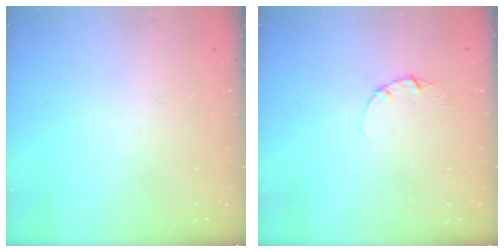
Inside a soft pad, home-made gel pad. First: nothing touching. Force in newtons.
{"total": 1.3, "press": 1.3, "slide": 0.2}